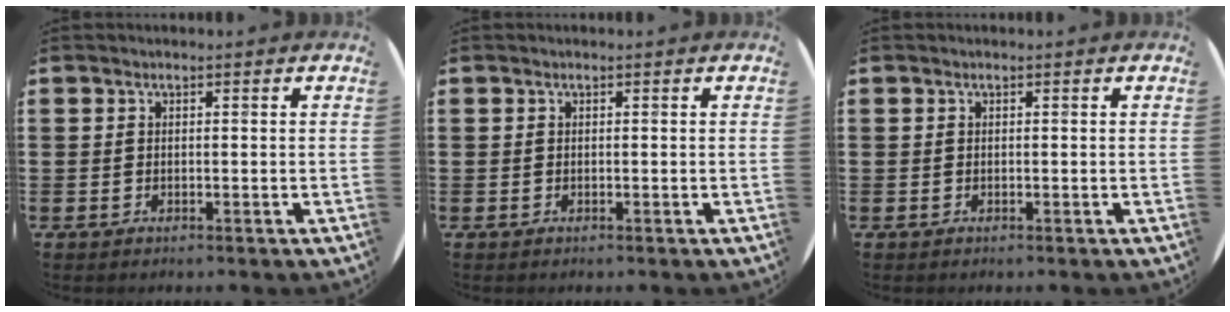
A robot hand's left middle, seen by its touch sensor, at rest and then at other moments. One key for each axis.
{"total": 0.0}
{"total": 0.0}